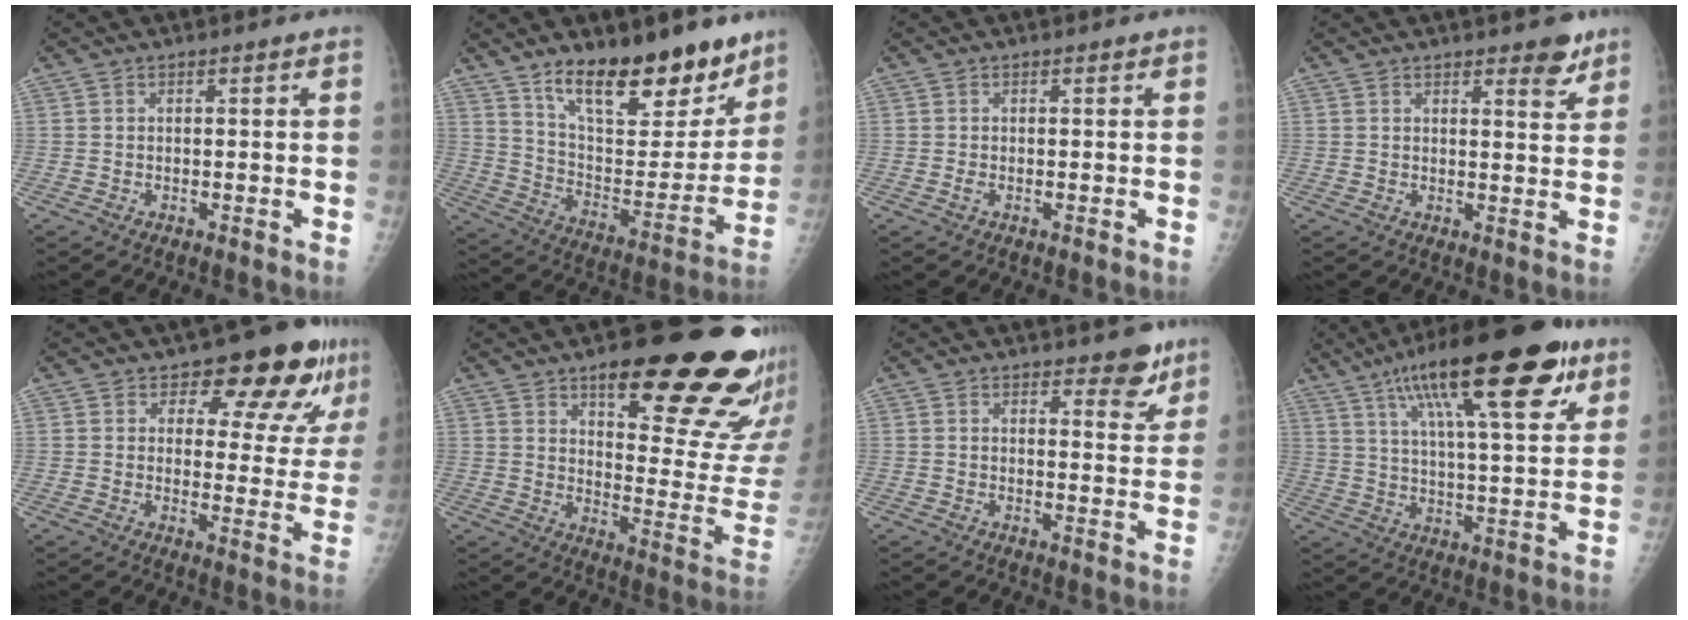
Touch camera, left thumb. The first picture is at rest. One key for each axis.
{"total": 21.7, "fx": 15.3, "fy": 8.5, "fz": 12.8, "tx": -0.146, "ty": -0.090, "tz": 0.251}
{"total": 0.5, "fx": -0.1, "fy": 0.3, "fz": 0.5, "tx": -0.012, "ty": -0.002, "tz": -0.001}
{"total": 4.6, "fx": 3.2, "fy": 1.7, "fz": 2.8, "tx": -0.020, "ty": -0.021, "tz": 0.040}
{"total": 13.7, "fx": 9.2, "fy": 6.2, "fz": 8.1, "tx": -0.053, "ty": -0.056, "tz": 0.108}
{"total": 26.5, "fx": 16.5, "fy": 8.1, "fz": 19.0, "tx": -0.200, "ty": -0.094, "tz": 0.226}
{"total": 5.5, "fx": 4.0, "fy": 2.3, "fz": 3.0, "tx": -0.011, "ty": -0.026, "tz": 0.051}
{"total": 25.3, "fx": 13.5, "fy": 7.2, "fz": 20.1, "tx": -0.307, "ty": -0.014, "tz": 0.214}